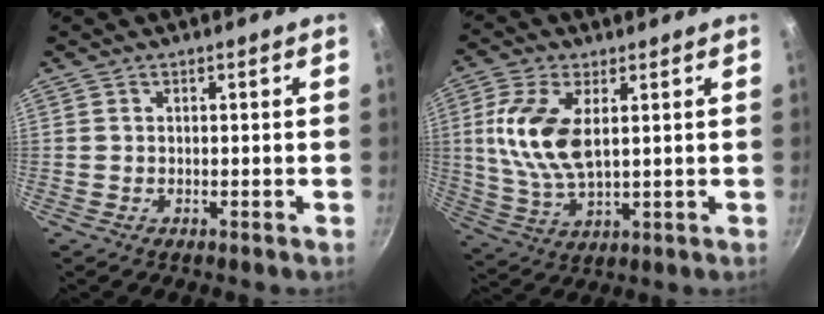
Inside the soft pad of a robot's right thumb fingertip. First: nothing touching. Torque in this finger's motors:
{"motor_torque": [-0.88, 1.35, 1.04, 0.16, 0.15]}